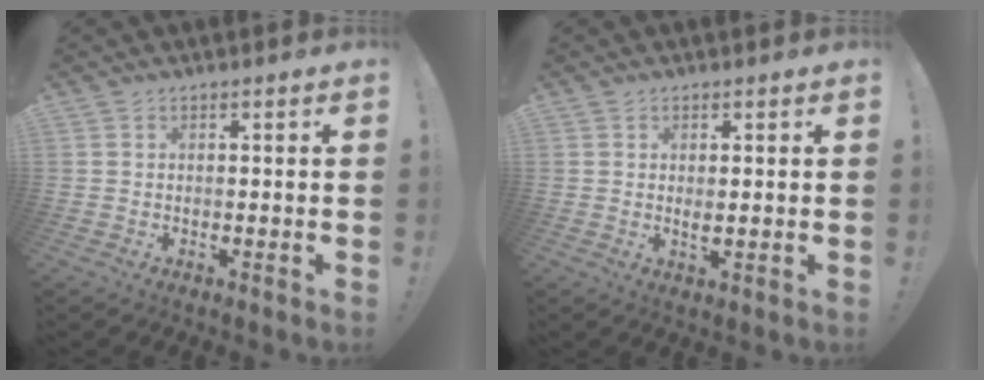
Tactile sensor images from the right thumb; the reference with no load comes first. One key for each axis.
{"total": 1.9, "fx": 0.7, "fy": 0.3, "fz": 1.8, "tx": -0.019, "ty": -0.009, "tz": 0.009}